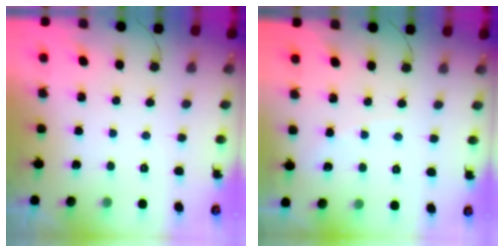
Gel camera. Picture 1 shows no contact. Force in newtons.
{"total": 3.4, "press": 3.4, "slide": 0.4}